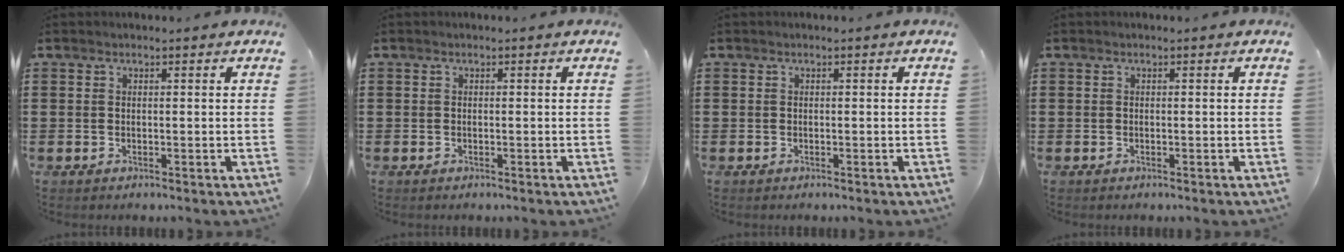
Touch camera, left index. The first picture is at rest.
{"total": 0.0}
{"total": 0.0}
{"total": 0.0}